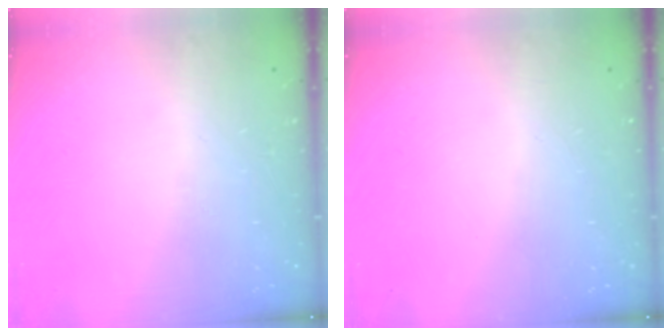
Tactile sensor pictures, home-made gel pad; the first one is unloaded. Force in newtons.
{"total": 0.0}